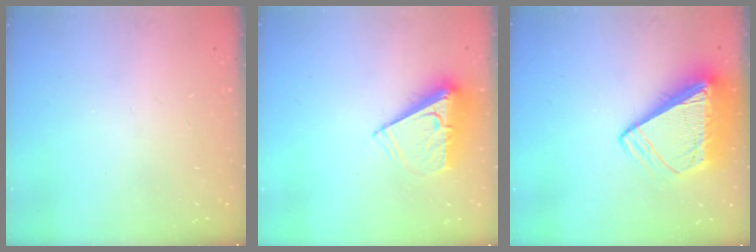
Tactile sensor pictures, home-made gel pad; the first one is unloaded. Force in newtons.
{"total": 8.3, "press": 8.3, "slide": 0.2}
{"total": 11.8, "press": 11.7, "slide": 1.2}